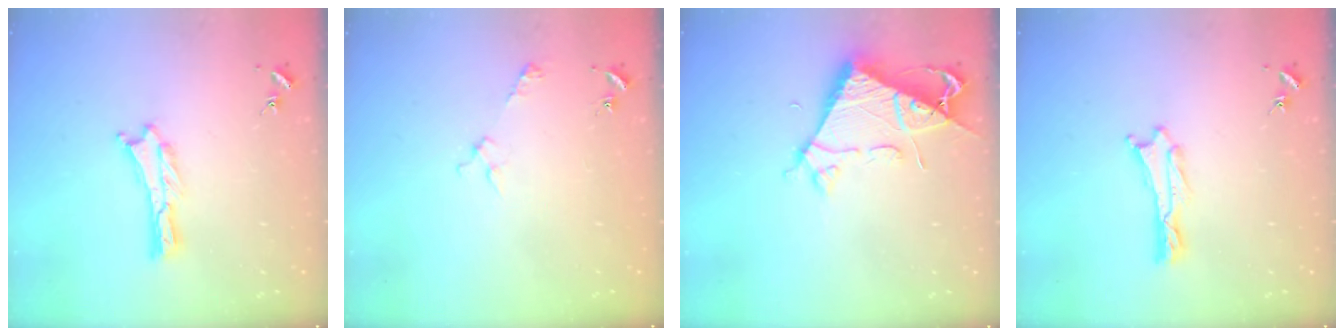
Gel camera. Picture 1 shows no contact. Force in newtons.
{"total": 3.3, "press": 3.3, "slide": 0.4}
{"total": 6.6, "press": 6.5, "slide": 0.6}
{"total": 0.6, "press": 0.6, "slide": 0.1}